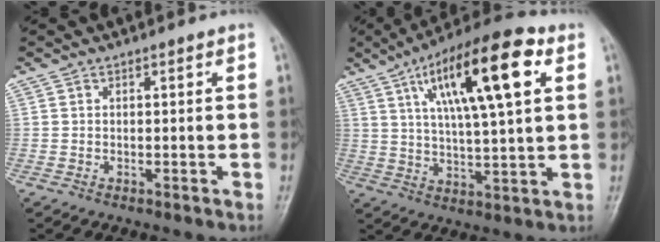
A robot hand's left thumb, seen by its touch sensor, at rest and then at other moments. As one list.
[{"total": 19.5, "force": [7.4, 5.5, 17.1], "torque": [-0.270, -0.002, 0.117]}]